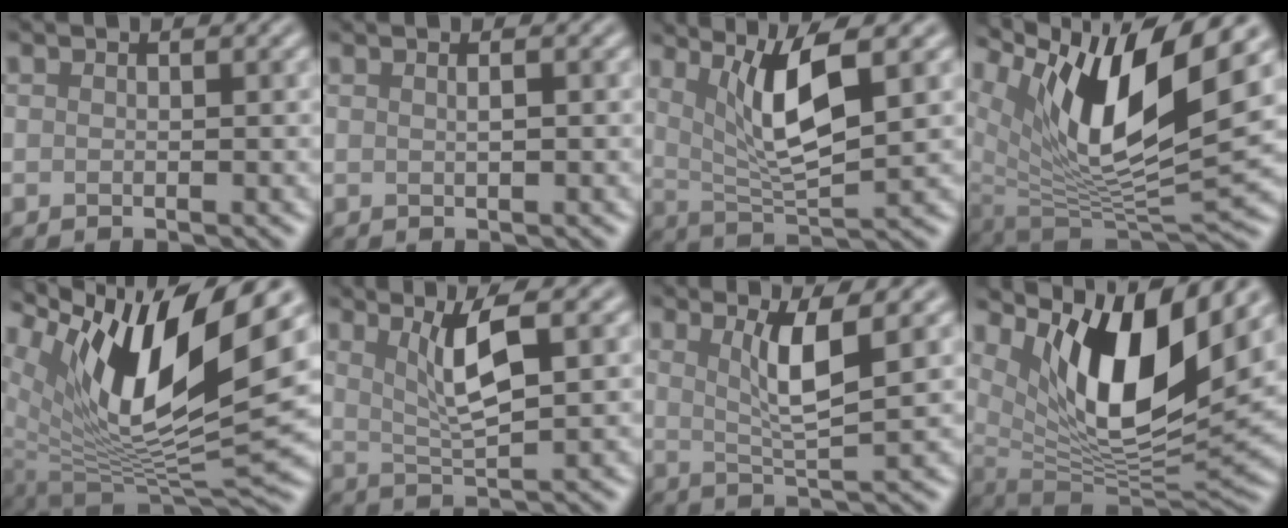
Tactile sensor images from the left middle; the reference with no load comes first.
{"total": 0.9, "force": [0.2, 0.2, 0.8], "torque": [-0.012, 0.006, 0.002]}
{"total": 6.5, "force": [2.6, 1.5, 5.7], "torque": [-0.101, -0.006, 0.049]}
{"total": 12.6, "force": [6.1, 3.8, 10.3], "torque": [-0.192, -0.007, 0.117]}
{"total": 14.1, "force": [5.9, 5.1, 11.7], "torque": [-0.219, -0.009, 0.113]}
{"total": 4.5, "force": [1.8, 0.9, 4.0], "torque": [-0.077, -0.002, 0.036]}
{"total": 4.2, "force": [1.6, 0.7, 3.9], "torque": [-0.074, -0.005, 0.031]}
{"total": 11.9, "force": [5.0, 4.0, 10.0], "torque": [-0.164, -0.018, 0.101]}